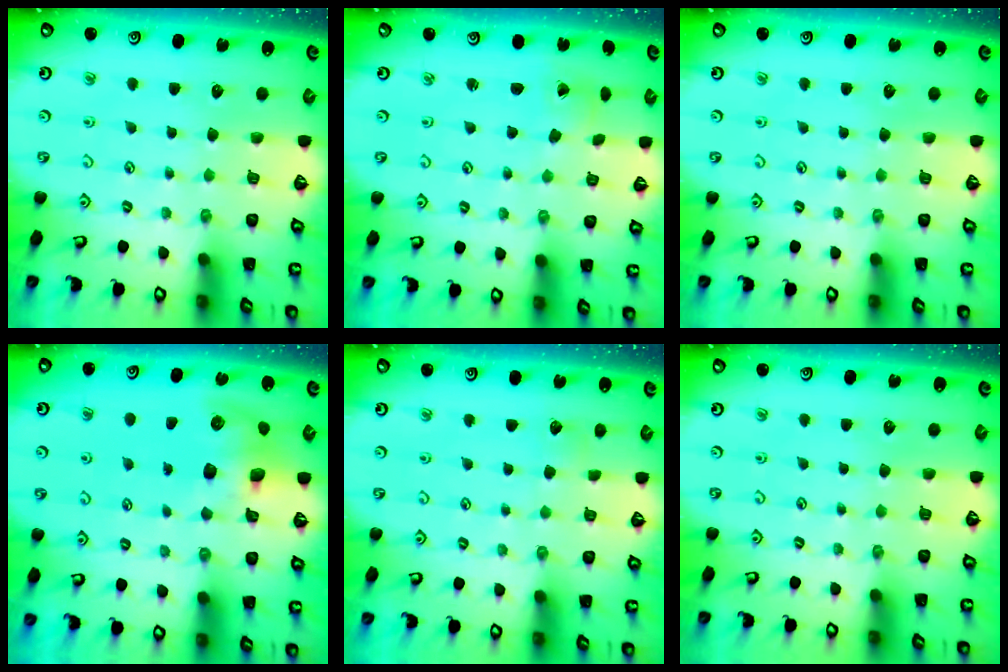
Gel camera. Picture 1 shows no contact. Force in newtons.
{"total": 1.5, "press": 1.5, "slide": 0.1}
{"total": 0.0}
{"total": 9.1, "press": 9.0, "slide": 1.3}
{"total": 2.9, "press": 2.9, "slide": 0.4}
{"total": 0.0}